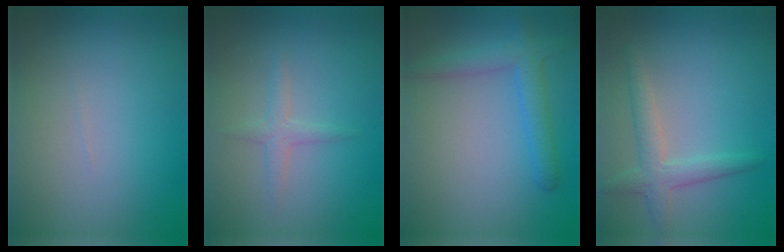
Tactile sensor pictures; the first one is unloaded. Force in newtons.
{"total": 1.9, "press": 1.9, "slide": 0.1}
{"total": 2.9, "press": 2.9, "slide": 0.2}
{"total": 2.7, "press": 2.7, "slide": 0.1}